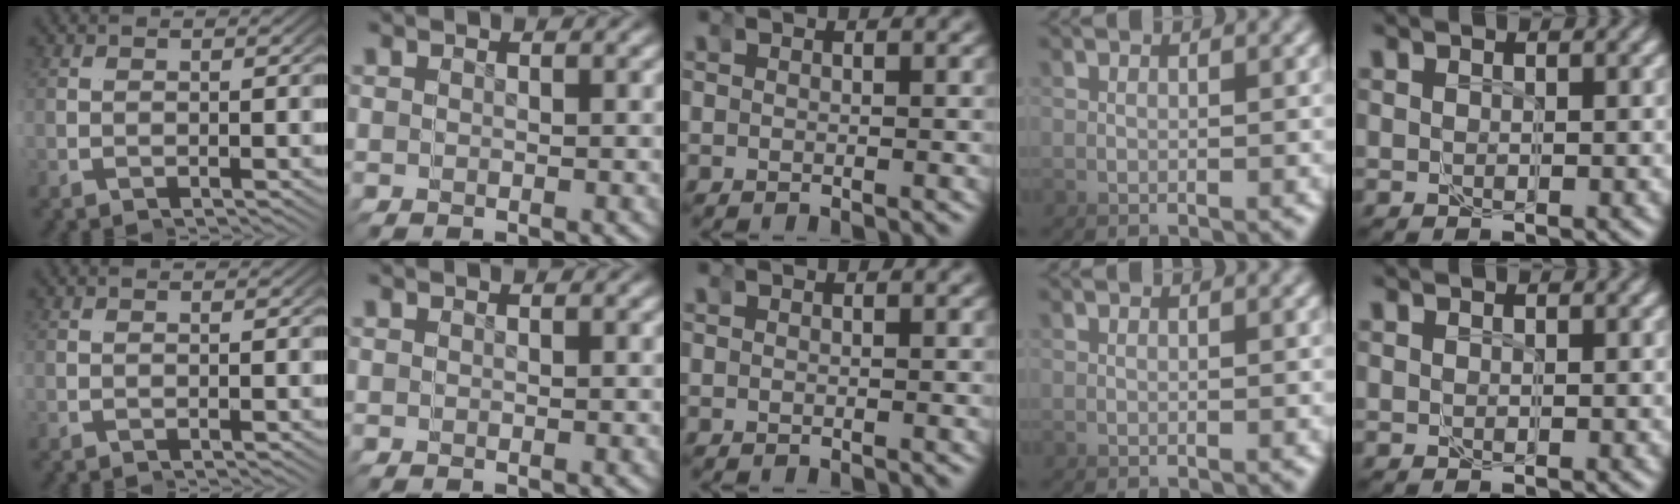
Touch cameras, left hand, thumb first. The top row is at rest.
{}